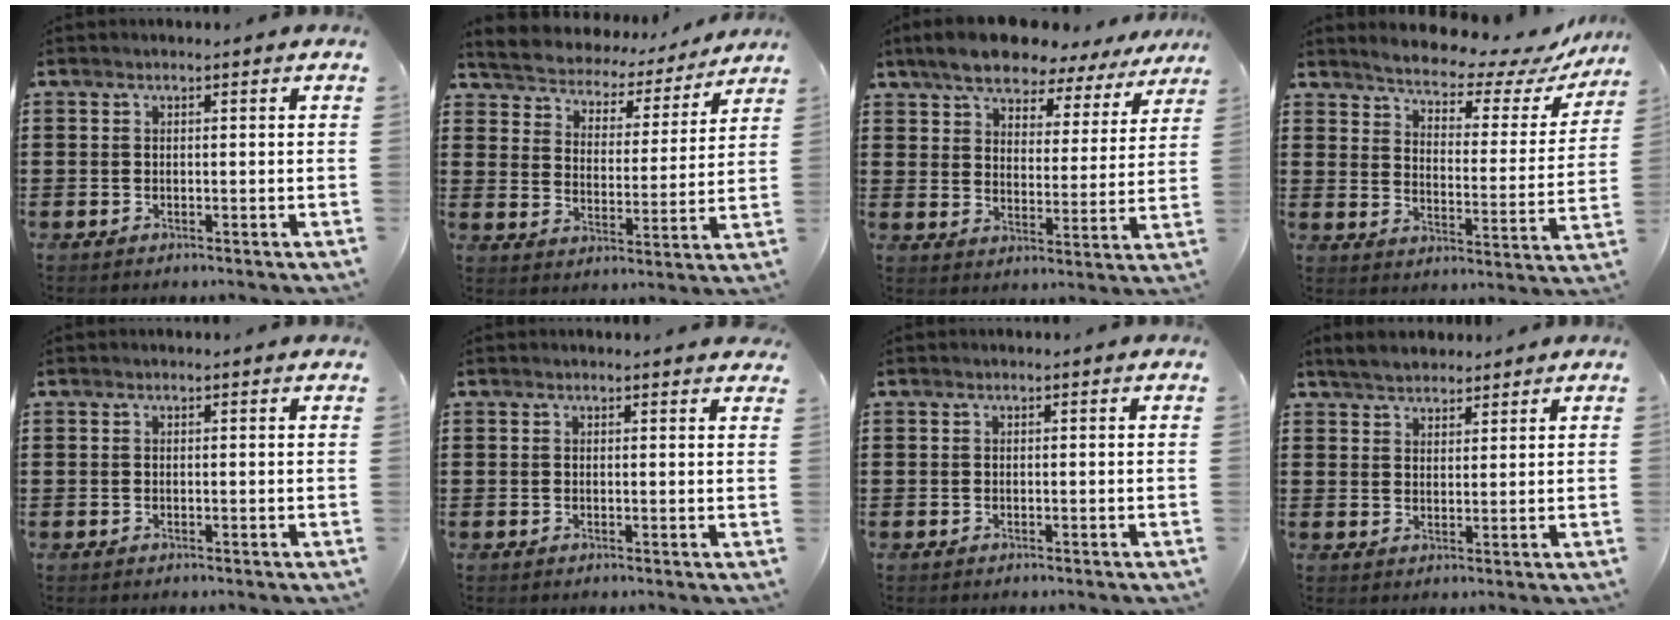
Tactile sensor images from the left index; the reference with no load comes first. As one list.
[{"total": 3.5, "force": [3.4, 0.7, -0.4], "torque": [-0.018, -0.032, 0.050]}, {"total": 7.7, "force": [7.0, 1.9, 2.5], "torque": [-0.083, -0.030, 0.125]}, {"total": 4.9, "force": [4.6, 0.6, 1.5], "torque": [-0.047, -0.036, 0.073]}, {"total": 0.0}, {"total": 1.1, "force": [1.1, 0.1, 0.3], "torque": [0.000, -0.002, 0.020]}, {"total": 0.0}, {"total": 3.6, "force": [3.4, 1.1, 0.5], "torque": [-0.021, -0.001, 0.064]}]